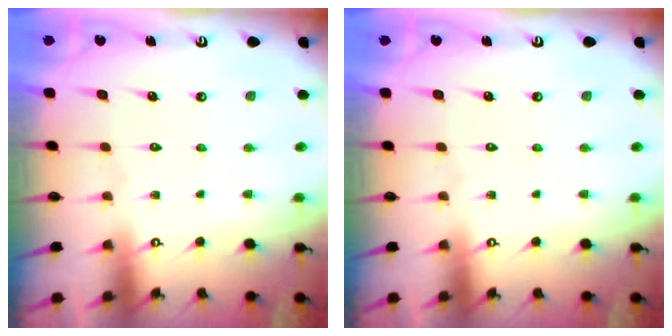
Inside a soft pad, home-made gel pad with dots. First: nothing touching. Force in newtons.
{"total": 0.0}